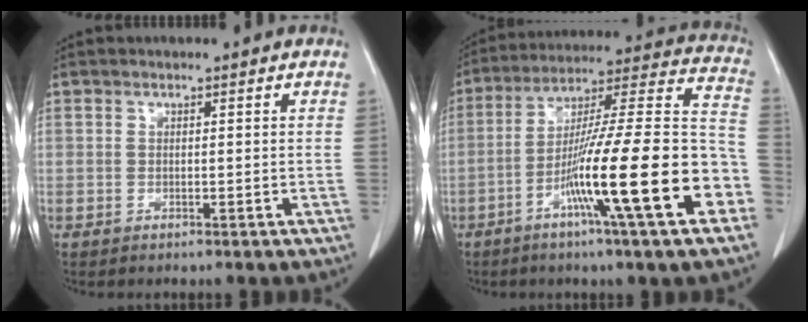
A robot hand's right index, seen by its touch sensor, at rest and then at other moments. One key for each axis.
{"total": 23.4, "fx": -8.7, "fy": 0.5, "fz": 21.7, "tx": -0.298, "ty": -0.008, "tz": -0.149}